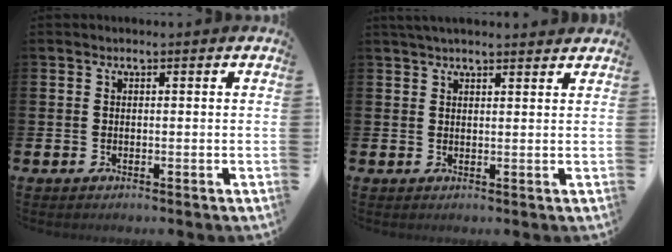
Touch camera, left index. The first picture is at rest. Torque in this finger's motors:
{"motor_torque": [0.85, -1.29, 0.04, 0.21]}